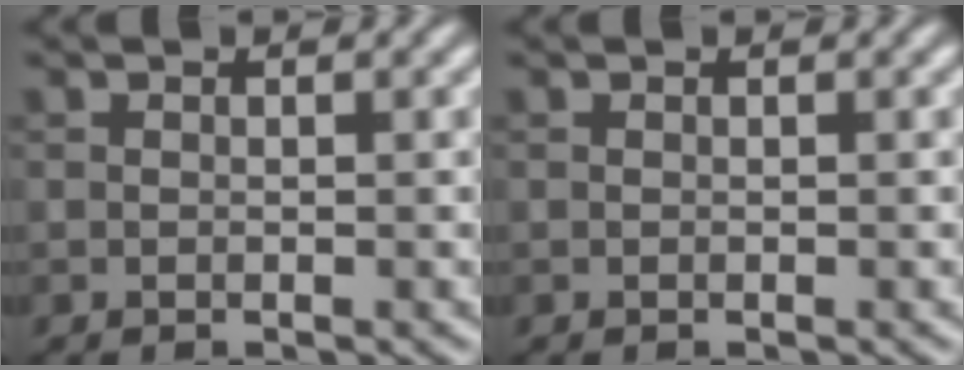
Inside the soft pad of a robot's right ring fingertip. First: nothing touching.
{"total": 0.0}